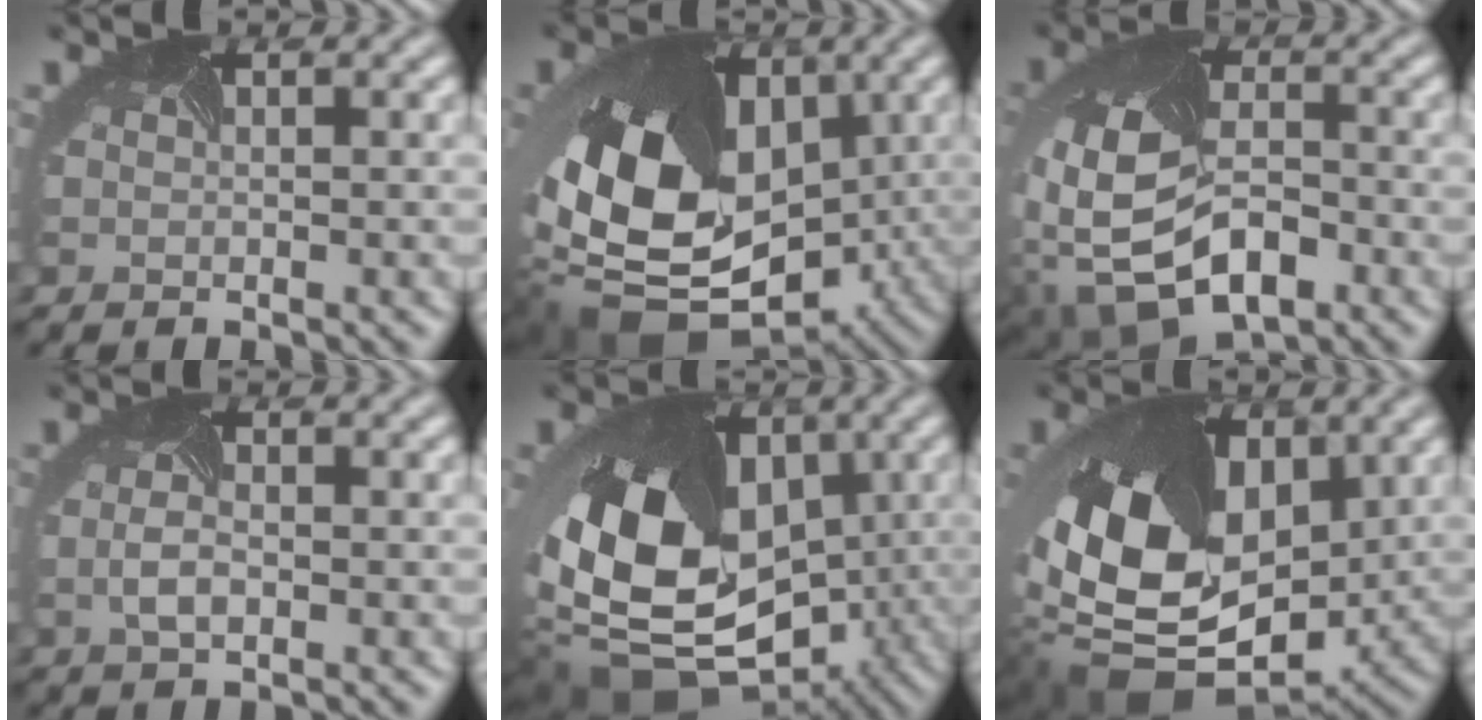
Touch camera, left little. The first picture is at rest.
{"total": 15.8, "force": [-3.1, 10.9, 11.0], "torque": [-0.224, -0.030, -0.041]}
{"total": 9.6, "force": [-3.4, 5.9, 6.7], "torque": [-0.153, -0.029, -0.050]}
{"total": 1.6, "force": [-0.3, 0.9, 1.3], "torque": [-0.045, -0.001, -0.007]}
{"total": 15.8, "force": [-2.5, 11.2, 10.8], "torque": [-0.209, -0.023, -0.026]}
{"total": 15.2, "force": [-1.0, 10.6, 10.9], "torque": [-0.233, -0.030, -0.003]}